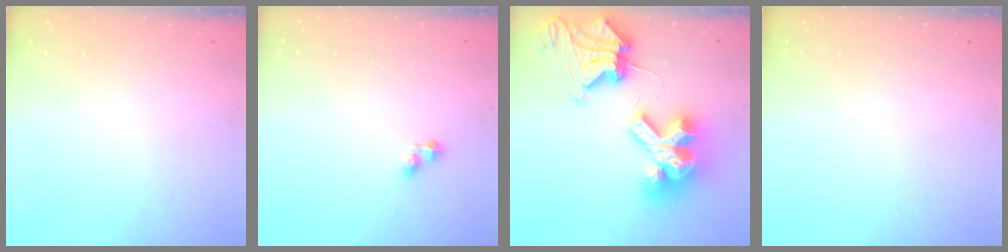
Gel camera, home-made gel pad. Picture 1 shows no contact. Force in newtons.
{"total": 2.1, "press": 2.1, "slide": 0.3}
{"total": 18.4, "press": 18.3, "slide": 2.4}
{"total": 0.0}